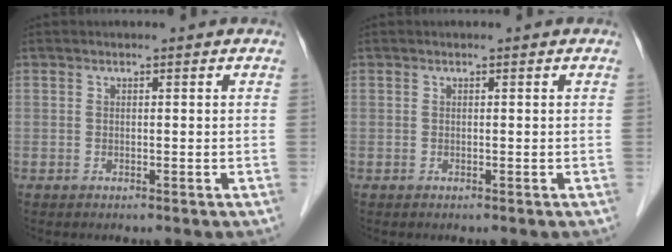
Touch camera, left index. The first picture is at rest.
{"total": 0.0}